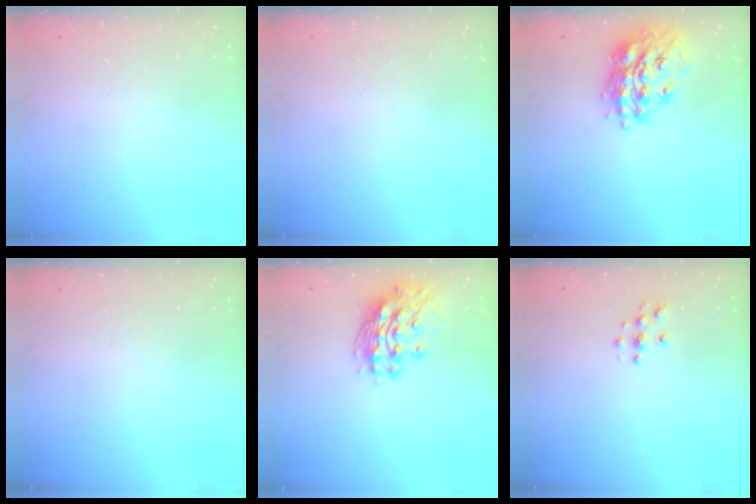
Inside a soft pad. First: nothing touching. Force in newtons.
{"total": 0.0}
{"total": 17.4, "press": 17.4, "slide": 1.4}
{"total": 0.0}
{"total": 13.6, "press": 13.5, "slide": 1.1}
{"total": 3.7, "press": 3.7, "slide": 0.5}